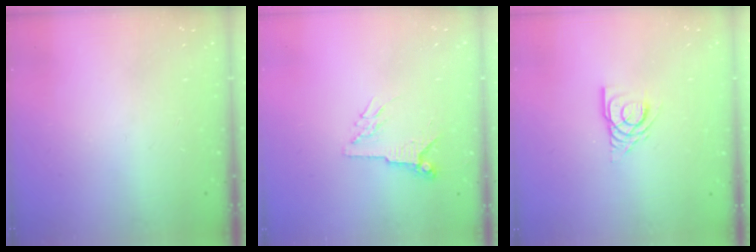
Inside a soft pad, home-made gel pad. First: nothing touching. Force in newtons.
{"total": 5.1, "press": 5.1, "slide": 0.8}
{"total": 6.1, "press": 6.0, "slide": 0.5}